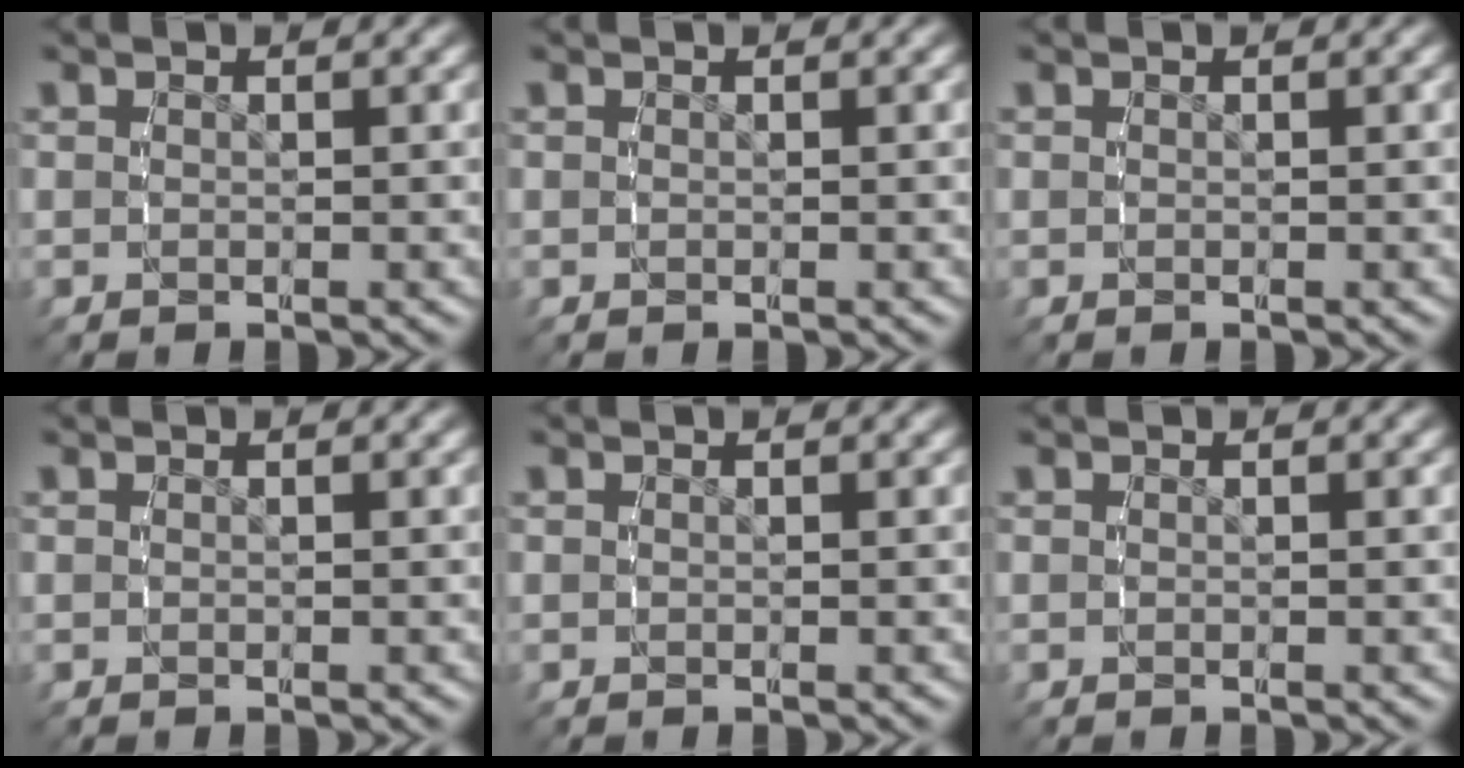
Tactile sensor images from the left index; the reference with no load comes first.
{"total": 0.0}
{"total": 0.0}
{"total": 0.0}
{"total": 0.0}
{"total": 0.0}